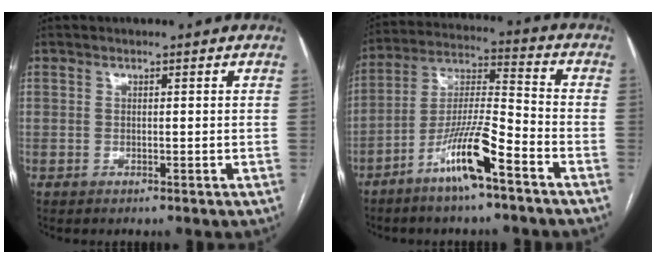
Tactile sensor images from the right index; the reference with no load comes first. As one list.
[{"total": 11.9, "force": [-6.8, 1.0, 9.6], "torque": [-0.188, -0.006, -0.131]}]